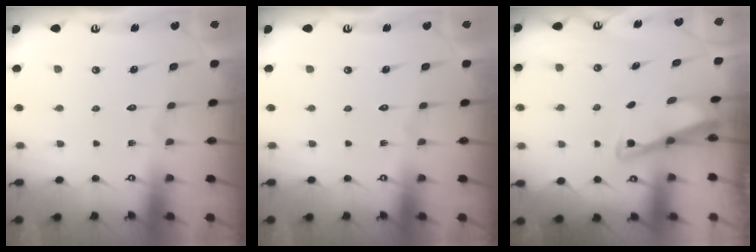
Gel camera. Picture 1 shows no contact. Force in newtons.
{"total": 0.0}
{"total": 2.8, "press": 2.8, "slide": 0.3}